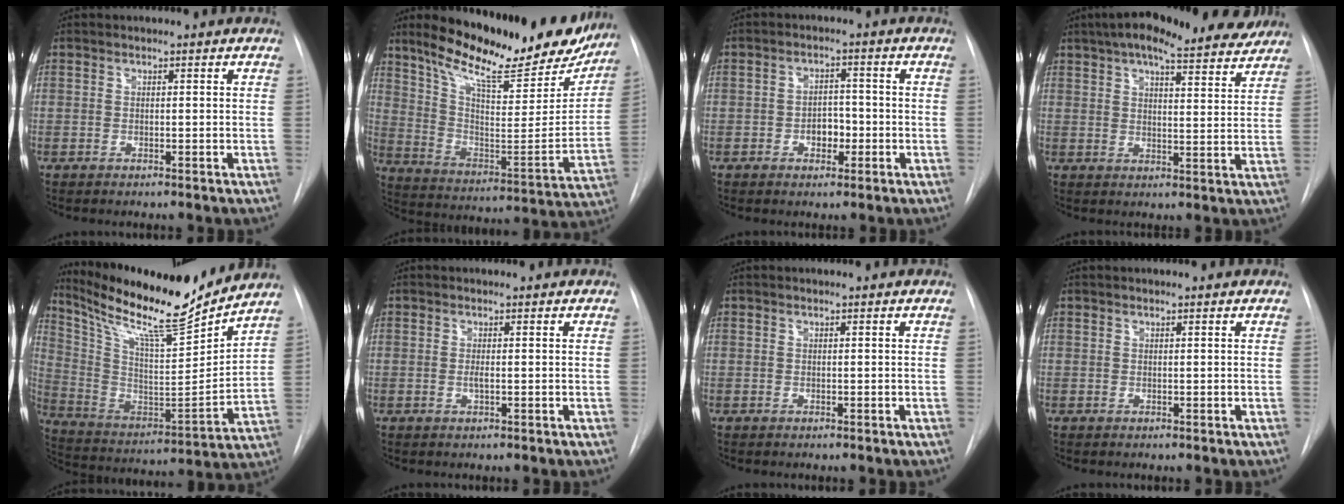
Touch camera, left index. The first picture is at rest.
{"total": 26.2, "force": [21.2, 6.5, 14.0], "torque": [-0.214, -0.030, 0.302]}
{"total": 3.6, "force": [-1.2, 2.3, 2.4], "torque": [-0.032, 0.006, -0.018]}
{"total": 17.7, "force": [14.8, 4.1, 8.9], "torque": [-0.140, 0.027, 0.195]}
{"total": 21.0, "force": [18.6, 1.0, 9.7], "torque": [-0.184, -0.035, 0.312]}
{"total": 0.8, "force": [-0.1, 0.1, 0.7], "torque": [-0.018, -0.003, -0.002]}
{"total": 0.0}
{"total": 0.0}